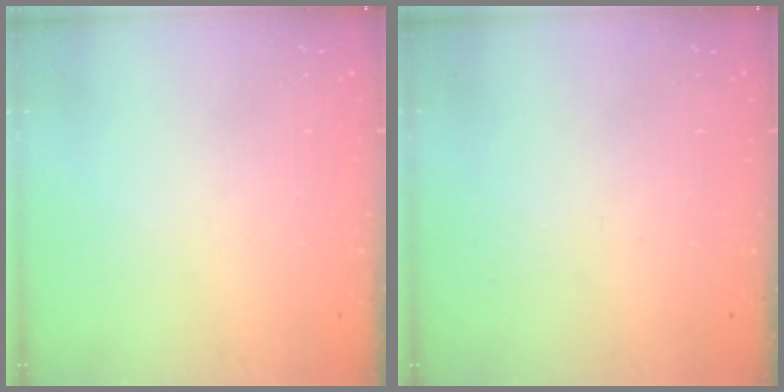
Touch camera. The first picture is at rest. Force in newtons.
{"total": 0.0}